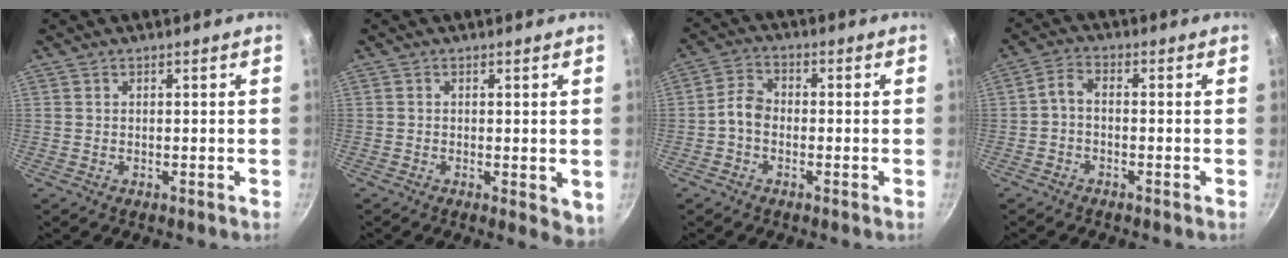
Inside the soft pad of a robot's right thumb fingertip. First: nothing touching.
{"total": 2.7, "force": [-0.2, 1.1, 2.4], "torque": [-0.030, -0.009, -0.005]}
{"total": 4.3, "force": [-1.3, 3.1, 2.6], "torque": [-0.043, 0.027, -0.036]}
{"total": 3.0, "force": [-1.3, 1.6, 2.1], "torque": [-0.050, 0.021, -0.033]}